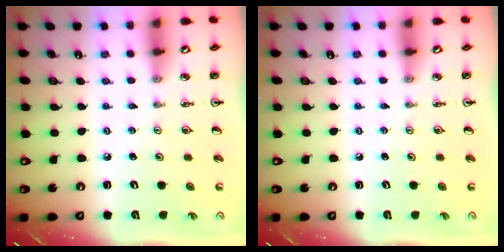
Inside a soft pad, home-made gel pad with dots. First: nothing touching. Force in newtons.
{"total": 0.0}